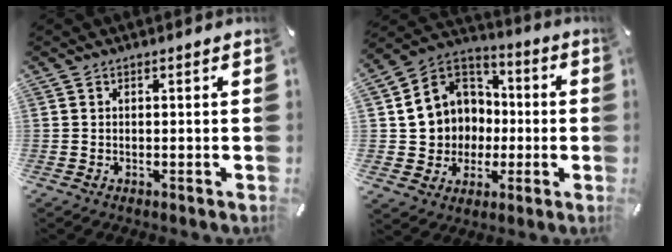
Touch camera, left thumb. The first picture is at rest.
{"total": 12.4, "force": [-0.8, 12.2, 1.8], "torque": [-0.039, -0.004, -0.002]}